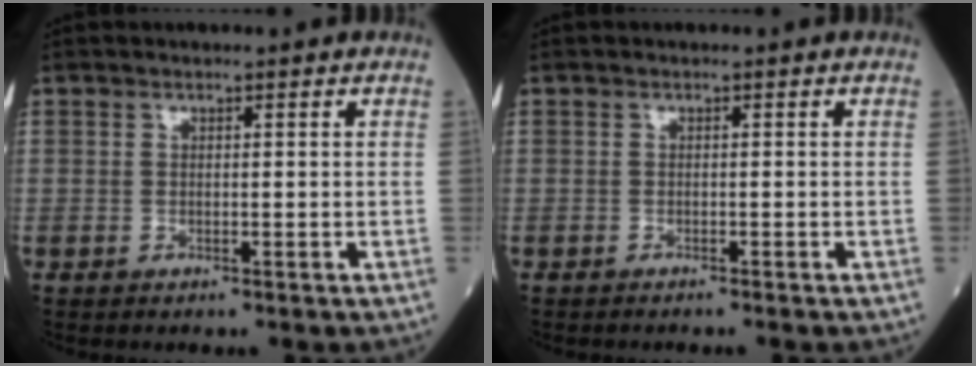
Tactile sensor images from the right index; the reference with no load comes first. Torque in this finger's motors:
{"motor_torque": [-0.06, -0.05, 0.06, 0.01]}